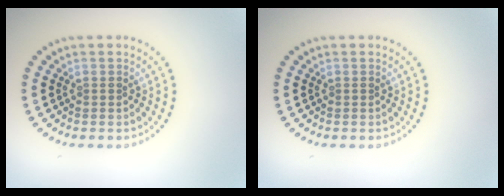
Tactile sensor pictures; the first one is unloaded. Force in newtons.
{"total": 0.0}